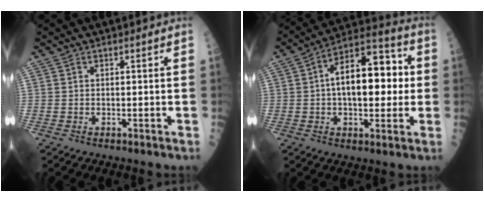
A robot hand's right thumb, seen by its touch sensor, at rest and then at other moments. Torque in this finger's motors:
{"motor_torque": [1.71, 2.39, 0.44, -0.33, 0.43]}